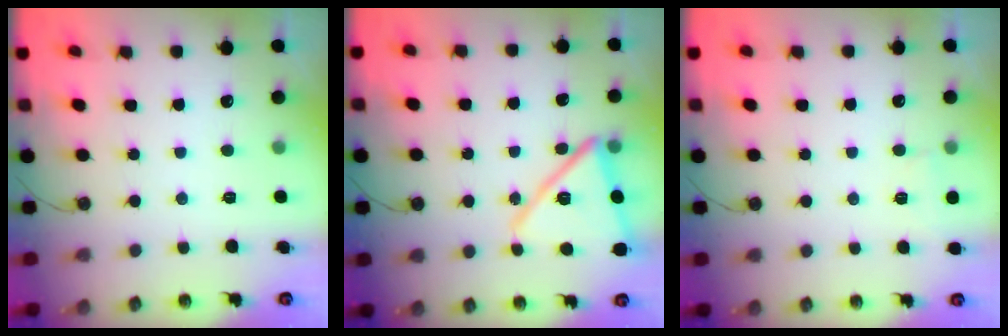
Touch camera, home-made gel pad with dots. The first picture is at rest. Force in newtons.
{"total": 15.9, "press": 15.8, "slide": 1.2}
{"total": 2.6, "press": 2.4, "slide": 0.9}